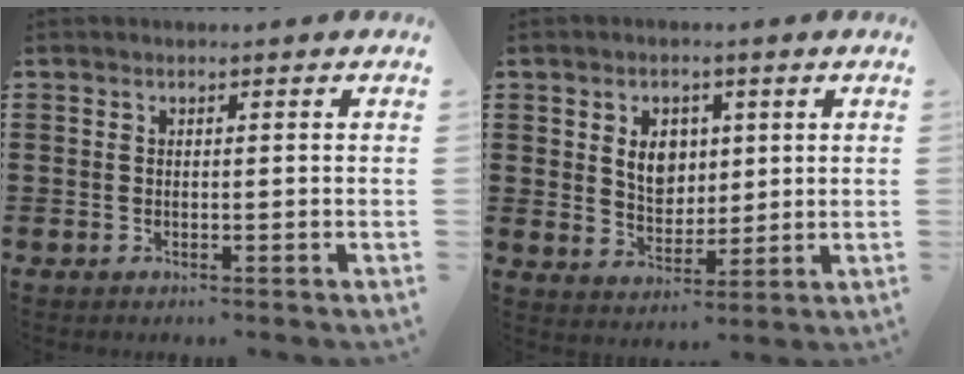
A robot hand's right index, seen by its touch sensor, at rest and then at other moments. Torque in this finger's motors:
{"motor_torque": [0.49, 0.27, 0.27, 0.07]}